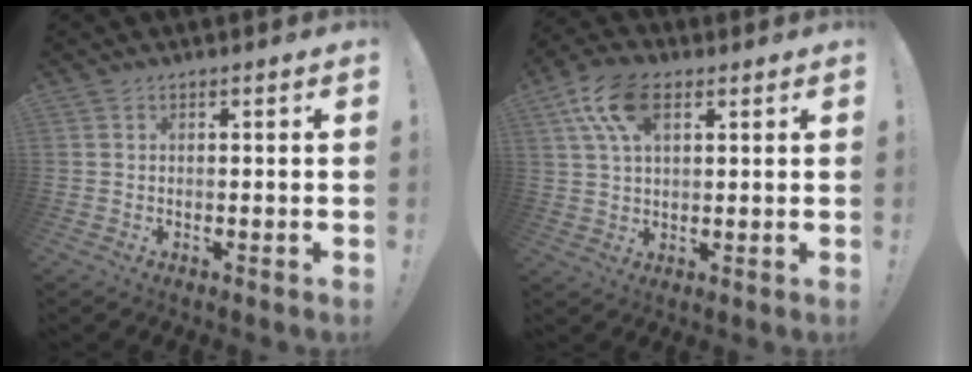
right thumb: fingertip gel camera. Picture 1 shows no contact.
{"total": 12.4, "force": [5.4, 6.7, 8.9], "torque": [-0.157, -0.007, 0.103]}